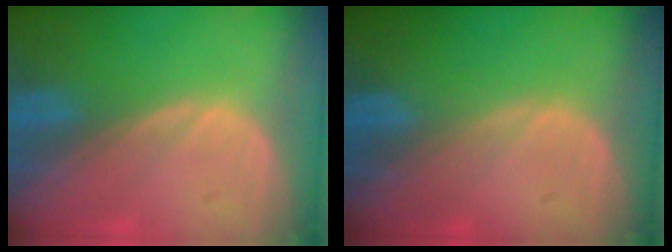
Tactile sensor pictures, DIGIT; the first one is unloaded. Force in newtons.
{"total": 0.0}